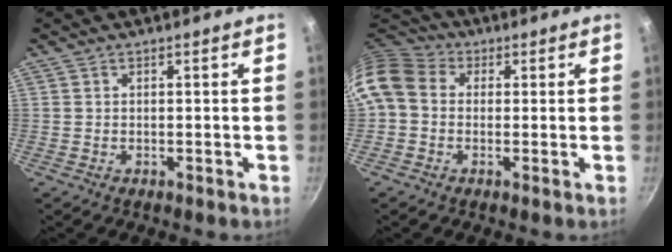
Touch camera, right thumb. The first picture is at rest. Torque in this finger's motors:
{"motor_torque": [2.24, 2.77, 1.35, -0.71, 0.62]}